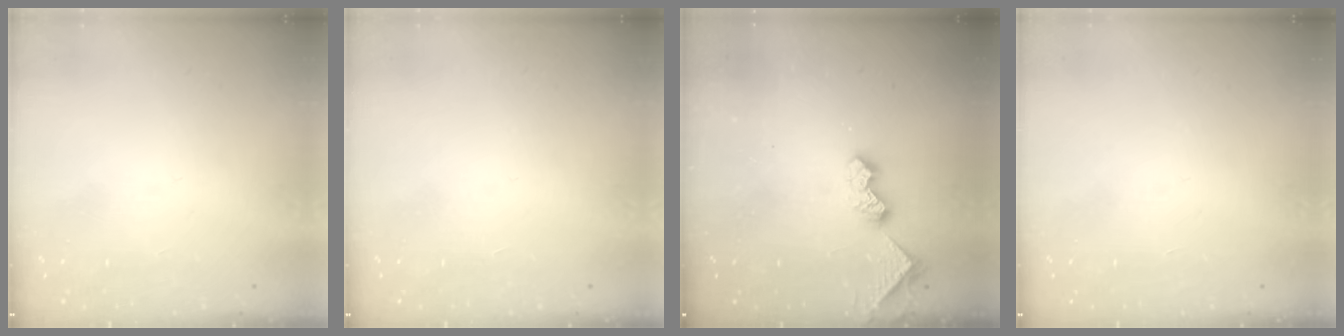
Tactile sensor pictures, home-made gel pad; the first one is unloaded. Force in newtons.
{"total": 0.0}
{"total": 8.3, "press": 8.3, "slide": 0.6}
{"total": 0.0}